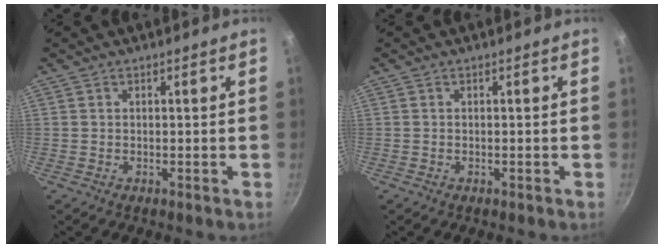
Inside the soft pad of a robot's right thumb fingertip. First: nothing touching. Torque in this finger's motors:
{"motor_torque": [-0.02, -0.10, -0.15, 0.01, -0.02]}